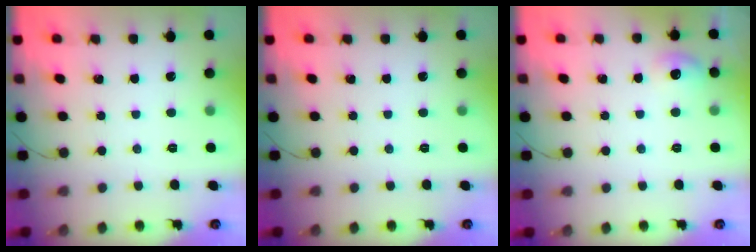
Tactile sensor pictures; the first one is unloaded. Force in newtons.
{"total": 0.0}
{"total": 5.9, "press": 5.7, "slide": 1.5}